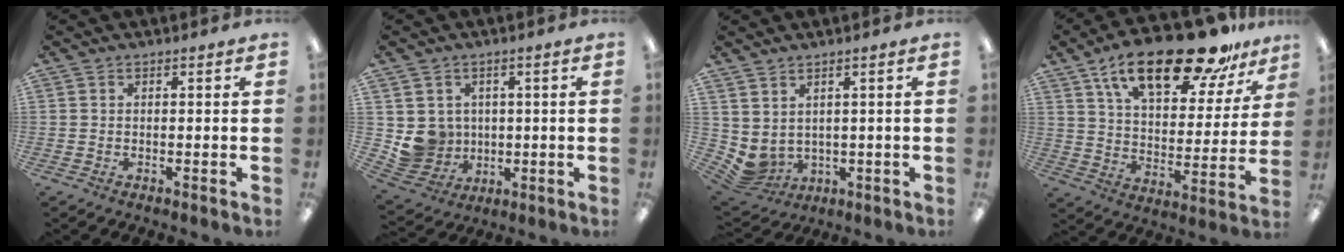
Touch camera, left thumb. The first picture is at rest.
{"total": 7.3, "force": [1.4, 7.1, 0.6], "torque": [-0.029, -0.007, 0.040]}
{"total": 3.6, "force": [1.8, 2.6, 1.6], "torque": [-0.052, -0.022, 0.033]}
{"total": 23.5, "force": [15.7, 8.9, 15.0], "torque": [-0.233, -0.089, 0.263]}